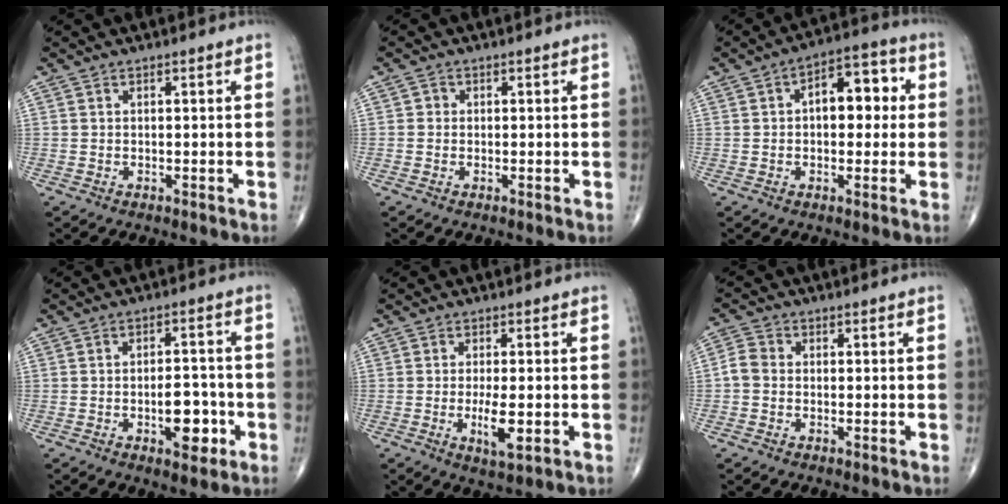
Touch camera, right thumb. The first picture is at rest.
{"total": 1.0, "force": [-0.1, 1.0, 0.3], "torque": [0.003, 0.003, -0.004]}
{"total": 10.4, "force": [1.5, 5.8, 8.5], "torque": [-0.089, 0.028, 0.014]}
{"total": 7.6, "force": [-2.5, 3.8, 6.1], "torque": [-0.064, 0.018, -0.033]}
{"total": 5.5, "force": [-1.2, 1.5, 5.1], "torque": [-0.093, -0.011, -0.019]}
{"total": 3.1, "force": [-0.6, 2.5, 1.8], "torque": [-0.030, 0.008, -0.022]}